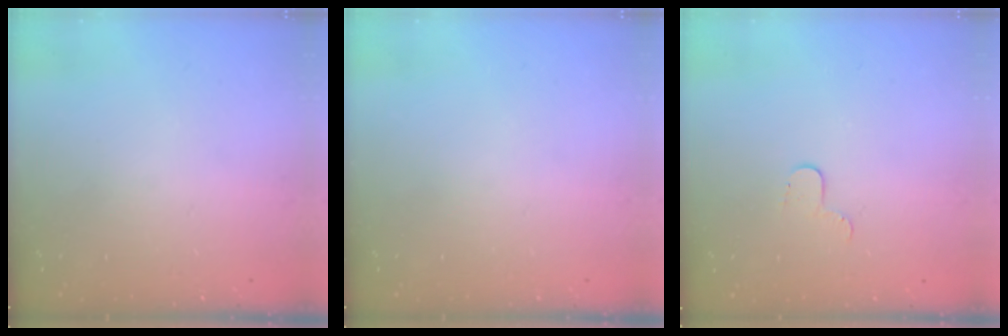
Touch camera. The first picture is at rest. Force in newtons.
{"total": 0.0}
{"total": 4.2, "press": 4.2, "slide": 0.4}